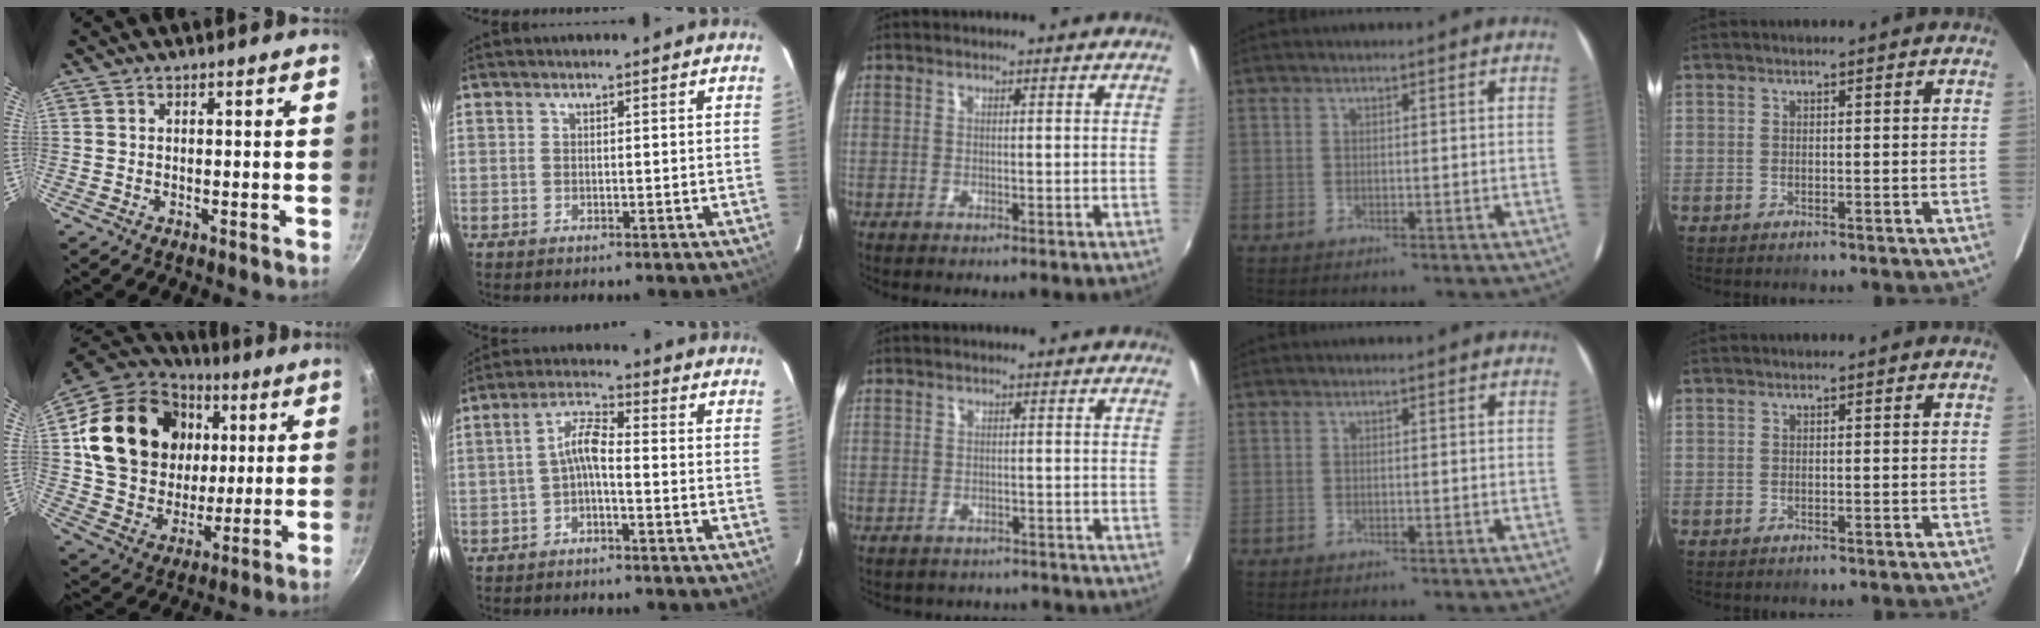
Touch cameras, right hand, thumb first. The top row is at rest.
{"thumb": {"total": 25.3, "force": [6.1, 19.9, 14.4], "torque": [-0.238, 0.003, 0.114]}, "index": {"total": 4.5, "force": [-1.8, 1.1, 4.0], "torque": [-0.089, 0.016, -0.034]}, "middle": {"total": 4.3, "force": [-3.5, 2.5, 0.4], "torque": [-0.008, 0.008, -0.047]}}